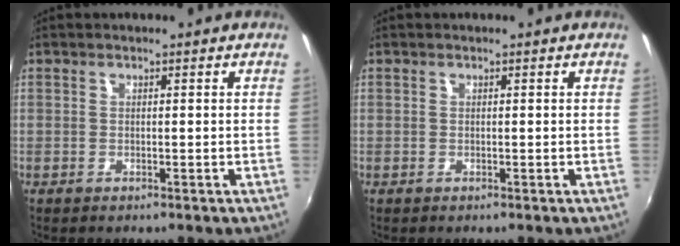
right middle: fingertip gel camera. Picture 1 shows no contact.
{"total": 0.0}